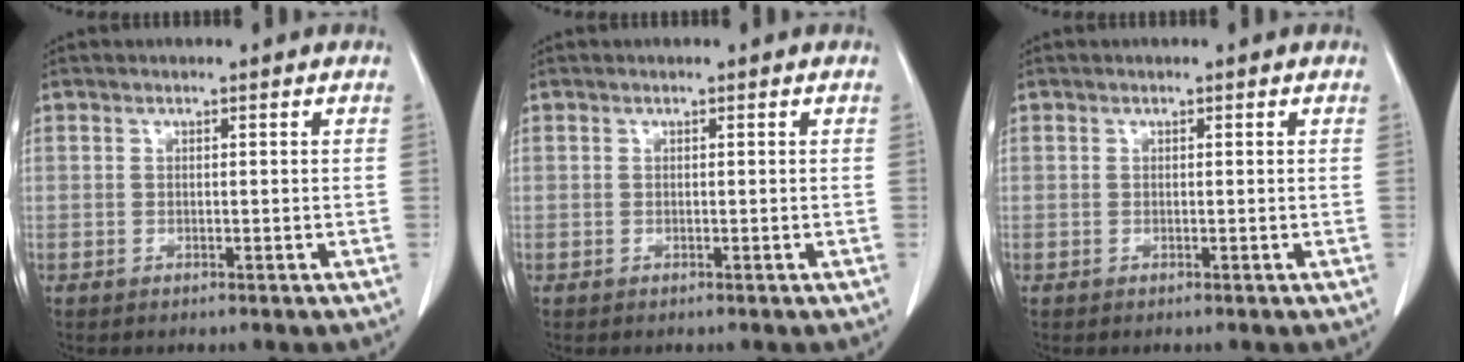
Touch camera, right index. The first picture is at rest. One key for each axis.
{"total": 0.0}
{"total": 0.0}